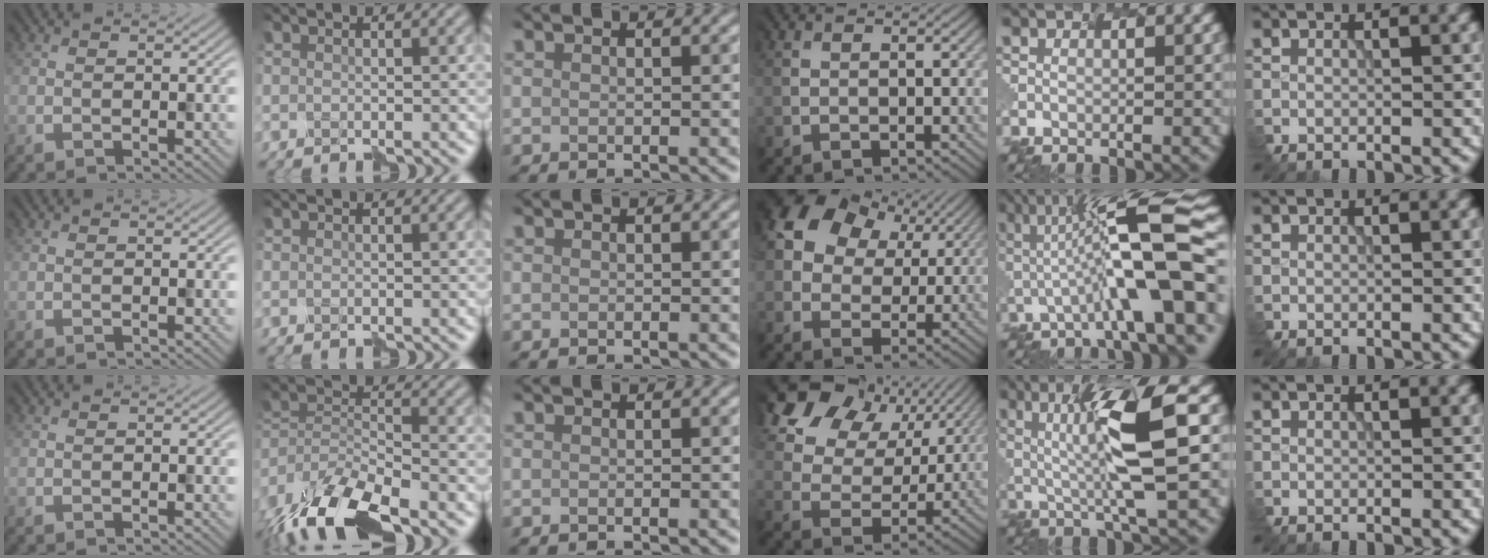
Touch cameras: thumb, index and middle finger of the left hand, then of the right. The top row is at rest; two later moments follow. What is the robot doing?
{"motion": "disassemble", "object": "puzzle pieces"}